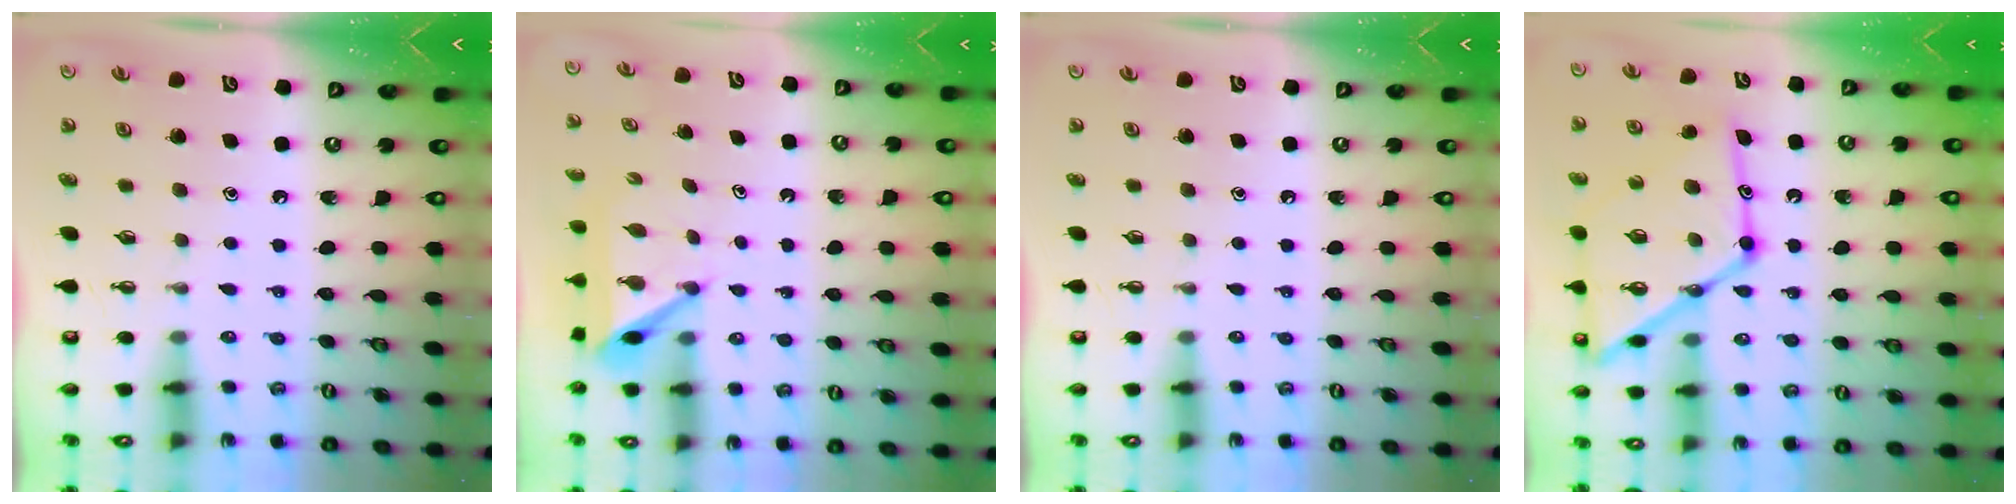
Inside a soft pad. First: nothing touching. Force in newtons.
{"total": 5.7, "press": 5.7, "slide": 0.2}
{"total": 0.0}
{"total": 21.8, "press": 21.7, "slide": 2.0}